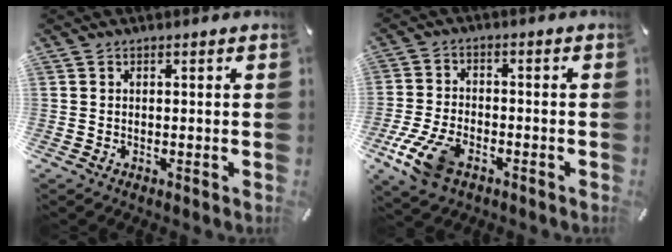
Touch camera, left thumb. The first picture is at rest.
{"total": 10.3, "force": [-5.1, 5.8, 6.8], "torque": [-0.152, 0.012, -0.093]}